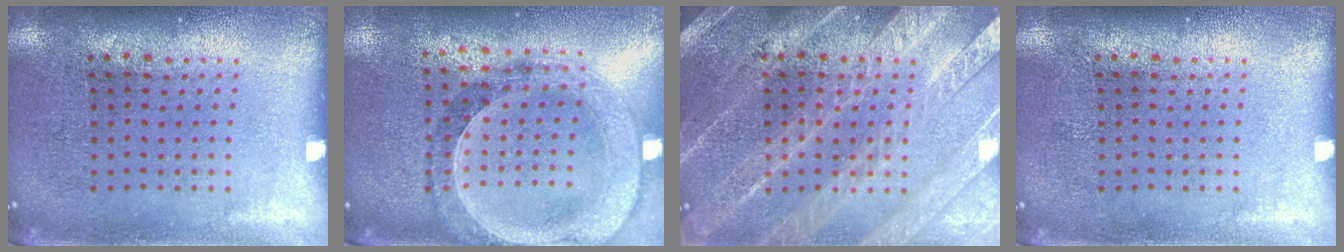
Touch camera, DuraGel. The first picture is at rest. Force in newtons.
{"total": 1.5, "press": 1.5, "slide": 0.4}
{"total": 3.3, "press": 3.3, "slide": 0.4}
{"total": 0.0}